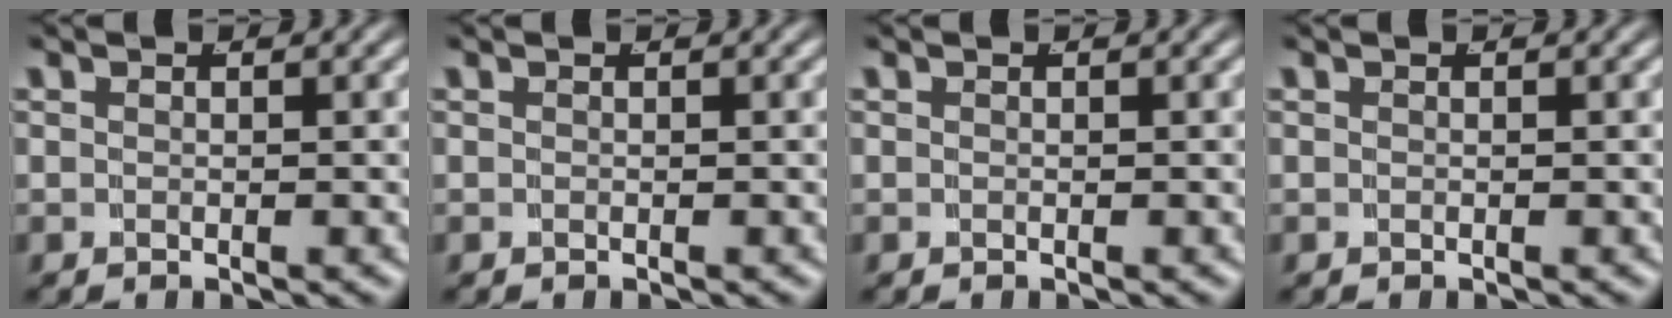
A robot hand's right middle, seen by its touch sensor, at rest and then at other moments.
{"total": 0.0}
{"total": 0.0}
{"total": 0.0}